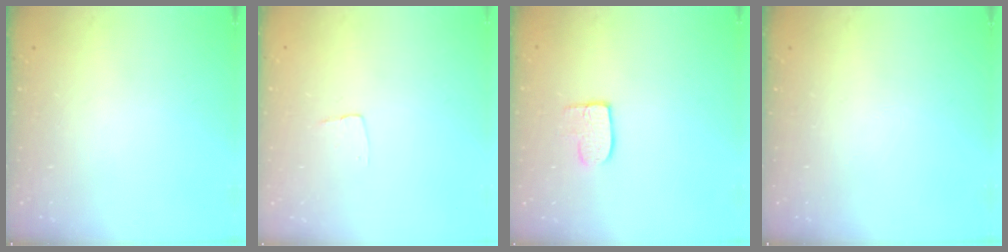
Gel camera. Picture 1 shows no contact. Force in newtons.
{"total": 3.4, "press": 3.4, "slide": 0.2}
{"total": 7.0, "press": 7.0, "slide": 0.4}
{"total": 0.0}